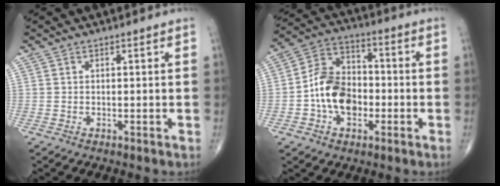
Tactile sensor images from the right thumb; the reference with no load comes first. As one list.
[{"total": 12.4, "force": [-2.5, 8.9, 8.3], "torque": [-0.120, 0.035, -0.054]}]